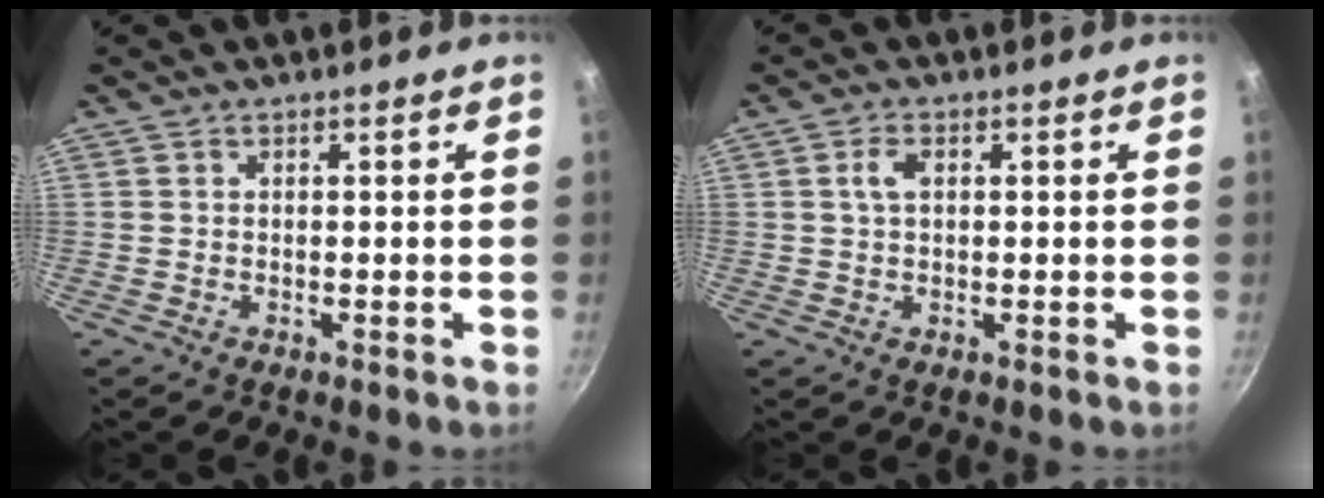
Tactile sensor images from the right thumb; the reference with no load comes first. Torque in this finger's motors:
{"motor_torque": [-0.01, 0.00, 0.02, -0.02, 0.04]}